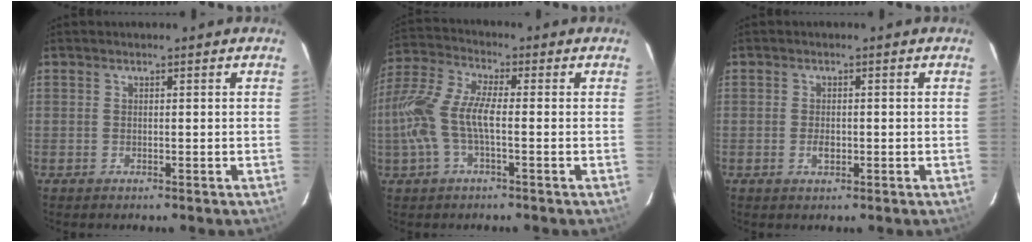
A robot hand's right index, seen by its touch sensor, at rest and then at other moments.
{"total": 11.8, "force": [-2.0, 3.9, 11.0], "torque": [-0.240, 0.006, -0.042]}
{"total": 2.1, "force": [-0.6, 1.3, 1.6], "torque": [-0.029, -0.002, -0.010]}